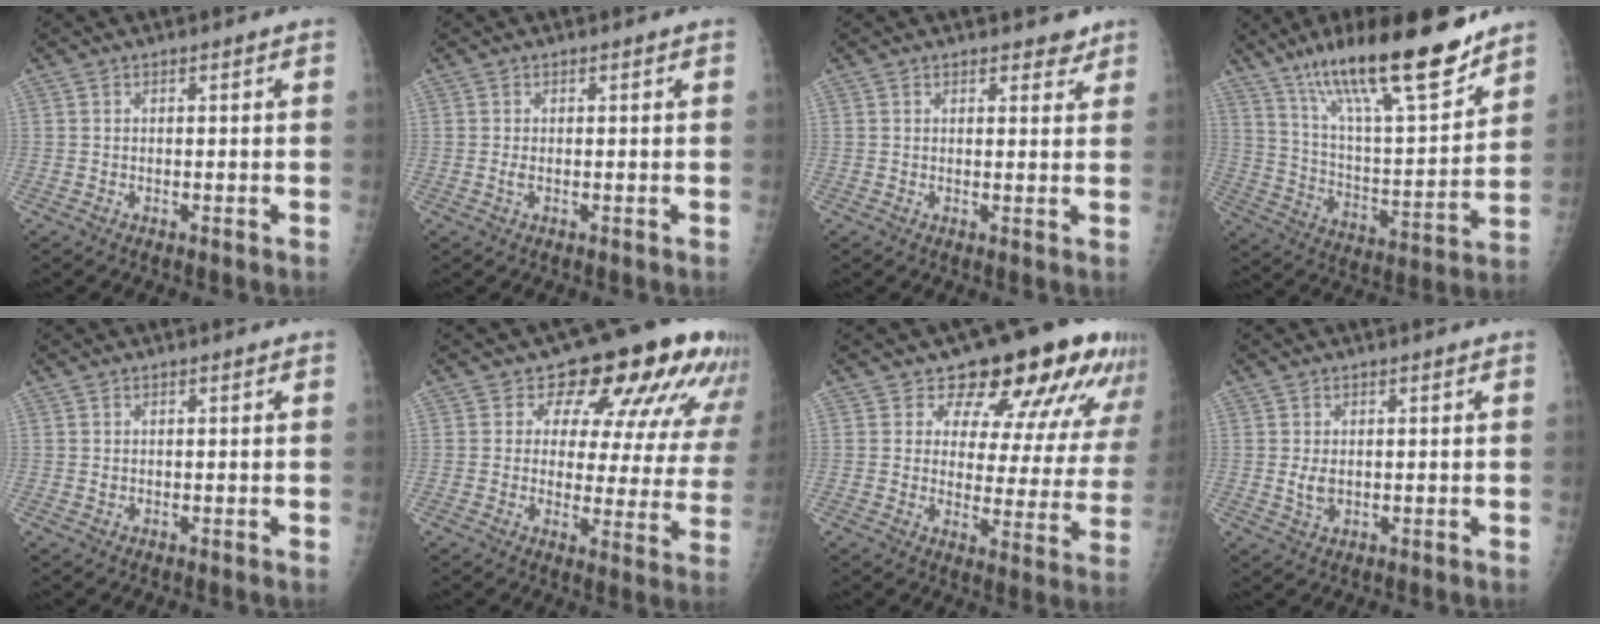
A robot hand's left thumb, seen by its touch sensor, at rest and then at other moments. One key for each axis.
{"total": 1.1, "fx": 0.2, "fy": 0.4, "fz": 1.0, "tx": -0.023, "ty": -0.002, "tz": 0.005}
{"total": 2.8, "fx": 2.3, "fy": 1.3, "fz": 0.9, "tx": 0.009, "ty": -0.013, "tz": 0.026}
{"total": 23.8, "fx": 16.8, "fy": 5.1, "fz": 16.0, "tx": -0.244, "ty": -0.075, "tz": 0.285}
{"total": 0.8, "fx": 0.4, "fy": 0.4, "fz": 0.5, "tx": -0.006, "ty": -0.002, "tz": 0.008}
{"total": 17.8, "fx": 10.7, "fy": 8.8, "fz": 11.2, "tx": -0.087, "ty": -0.042, "tz": 0.117}
{"total": 17.8, "fx": 12.9, "fy": 8.4, "fz": 9.0, "tx": -0.060, "ty": -0.064, "tz": 0.146}
{"total": 2.7, "fx": 0.4, "fy": 1.7, "fz": 2.0, "tx": -0.033, "ty": -0.008, "tz": 0.014}